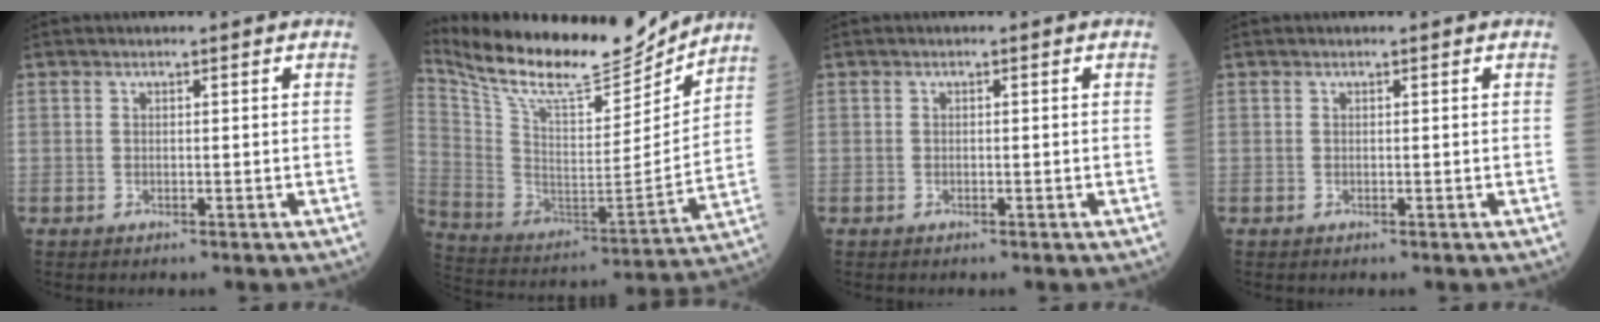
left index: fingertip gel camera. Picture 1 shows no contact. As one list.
[{"total": 20.7, "force": [18.9, 3.5, 7.9], "torque": [-0.166, -0.029, 0.317]}, {"total": 0.0}, {"total": 0.0}]